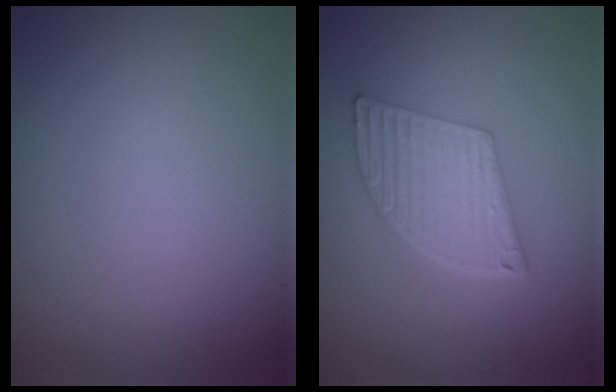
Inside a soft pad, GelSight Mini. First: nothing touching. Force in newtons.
{"total": 5.7, "press": 4.1, "slide": 4.0}